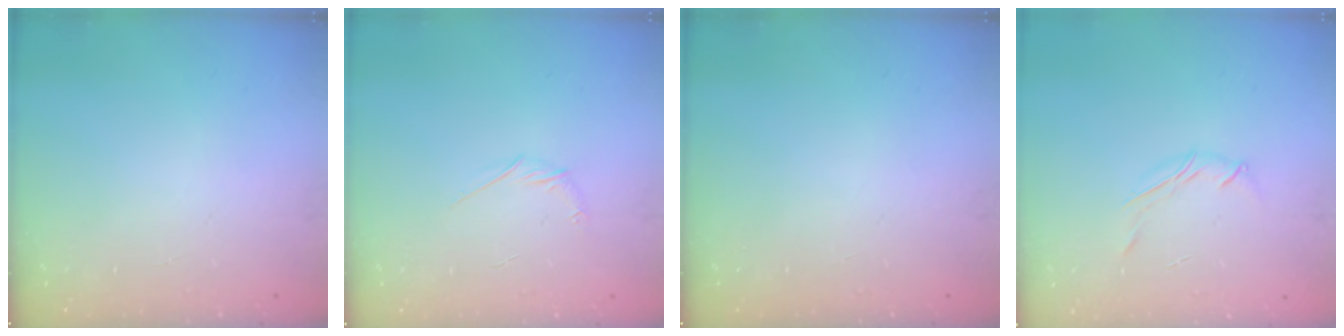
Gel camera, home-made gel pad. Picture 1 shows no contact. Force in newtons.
{"total": 4.3, "press": 4.1, "slide": 1.1}
{"total": 0.0}
{"total": 4.4, "press": 4.3, "slide": 0.8}